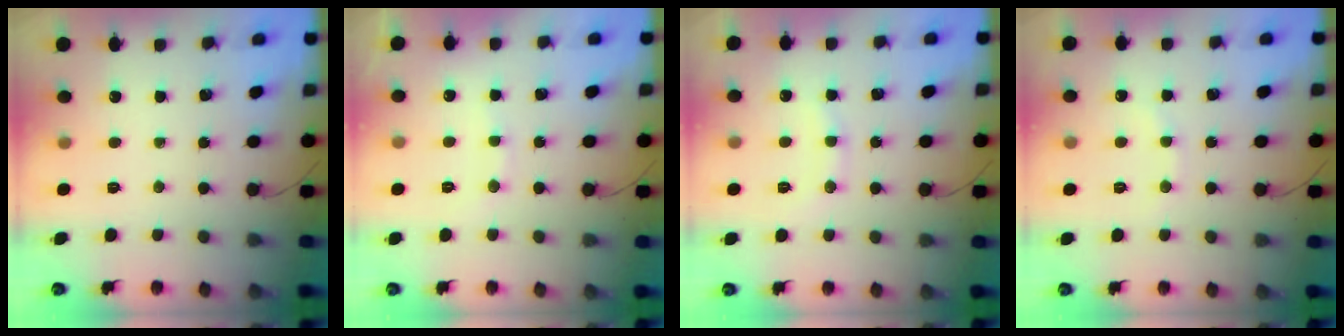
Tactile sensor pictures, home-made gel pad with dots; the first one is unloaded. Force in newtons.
{"total": 7.0, "press": 6.9, "slide": 1.4}
{"total": 6.8, "press": 6.7, "slide": 1.2}
{"total": 5.7, "press": 5.4, "slide": 1.6}